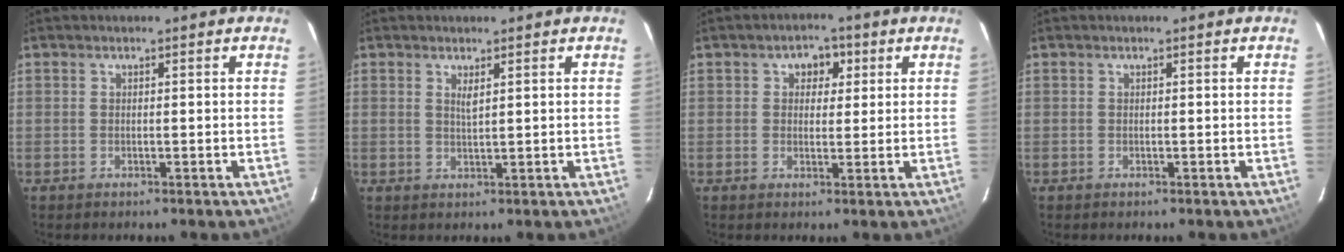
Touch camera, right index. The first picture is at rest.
{"total": 1.6, "force": [0.8, 0.3, 1.3], "torque": [-0.023, 0.000, 0.014]}
{"total": 3.7, "force": [1.2, 3.0, 1.7], "torque": [-0.017, 0.012, 0.017]}
{"total": 0.0}